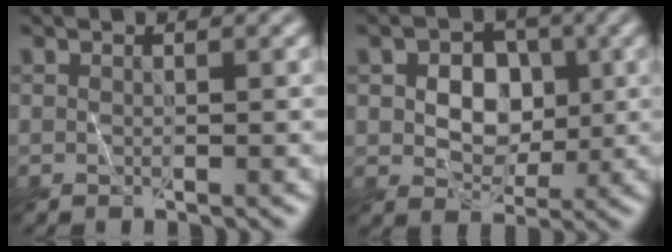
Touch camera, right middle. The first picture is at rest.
{"total": 5.2, "force": [0.4, 3.9, 3.4], "torque": [-0.049, 0.001, 0.004]}